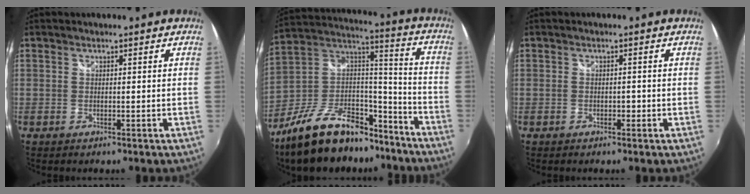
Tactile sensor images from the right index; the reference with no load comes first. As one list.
[{"total": 24.6, "force": [-17.4, 11.9, 12.7], "torque": [-0.240, 0.041, -0.266]}, {"total": 0.9, "force": [-0.4, 0.7, 0.4], "torque": [-0.007, 0.000, -0.005]}]